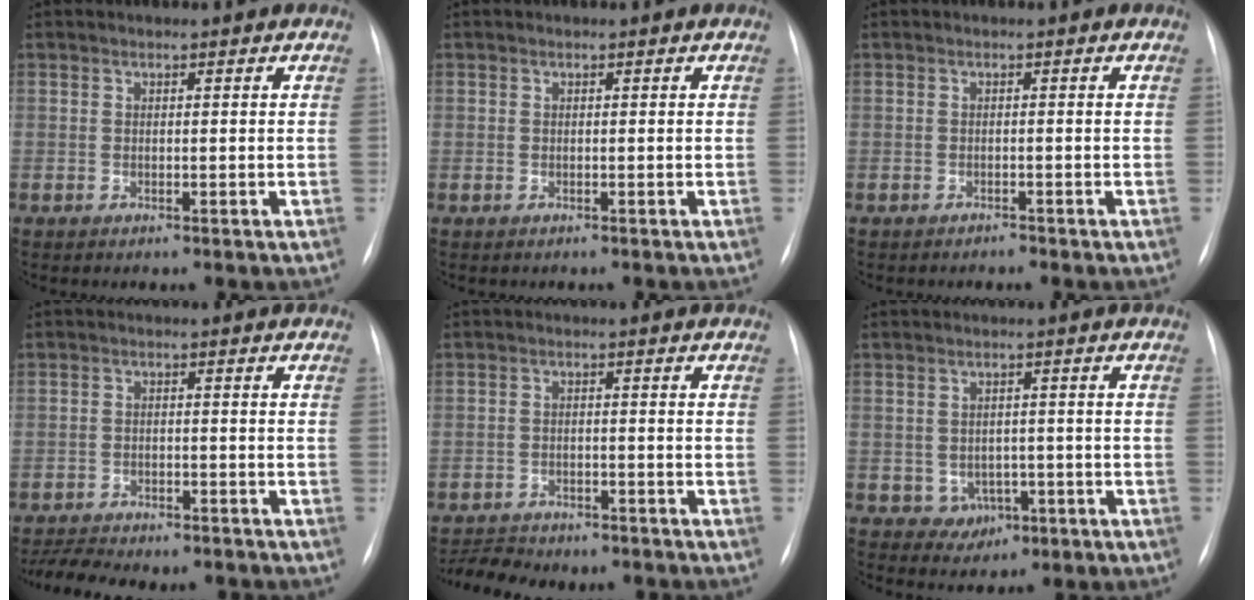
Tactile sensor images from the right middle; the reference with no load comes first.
{"total": 0.6, "force": [-0.2, 0.6, -0.1], "torque": [0.007, 0.007, -0.006]}
{"total": 0.6, "force": [-0.6, 0.2, 0.0], "torque": [-0.003, -0.002, -0.012]}
{"total": 9.4, "force": [-8.5, 2.4, 3.3], "torque": [-0.053, 0.002, -0.119]}
{"total": 7.2, "force": [-6.6, 2.3, 1.6], "torque": [-0.027, -0.002, -0.094]}
{"total": 4.2, "force": [-1.3, 3.6, 1.6], "torque": [-0.015, 0.010, -0.003]}